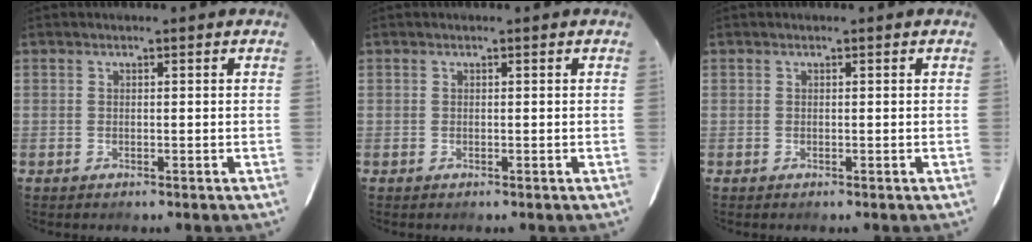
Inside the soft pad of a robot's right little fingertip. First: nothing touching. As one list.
[{"total": 0.0}, {"total": 0.0}]